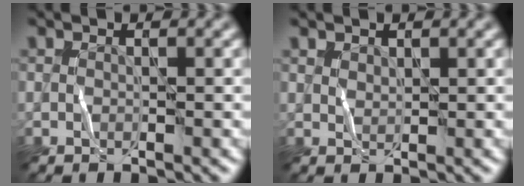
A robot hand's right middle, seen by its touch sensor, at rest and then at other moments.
{"total": 0.7, "force": [0.3, -0.3, -0.5], "torque": [-0.007, 0.000, 0.021]}